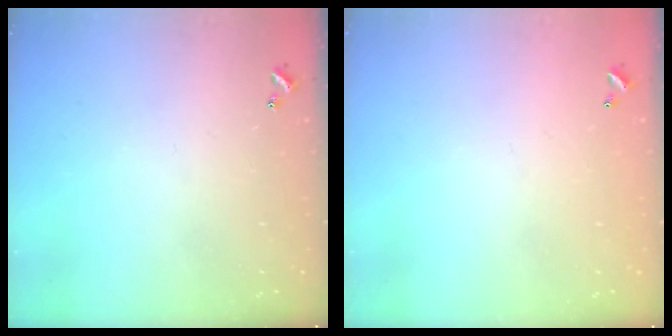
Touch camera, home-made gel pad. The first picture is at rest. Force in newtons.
{"total": 2.8, "press": 2.8, "slide": 0.1}